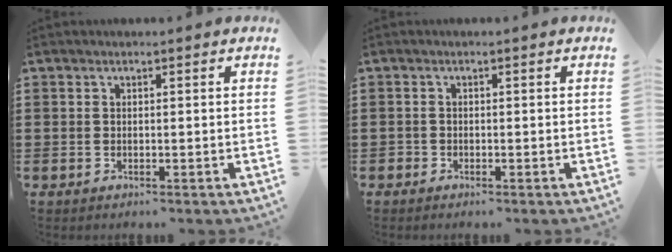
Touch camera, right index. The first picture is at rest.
{"total": 0.8, "force": [-0.6, 0.5, 0.1], "torque": [-0.002, 0.002, -0.014]}